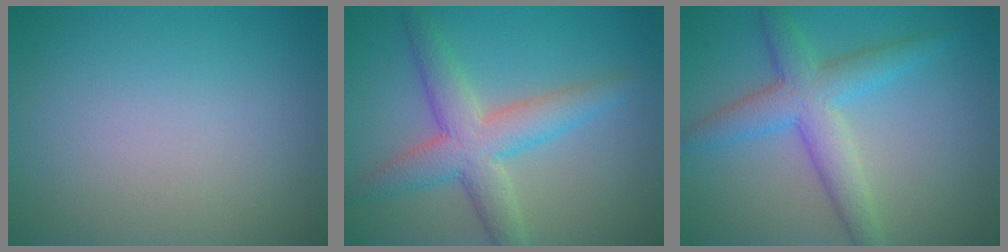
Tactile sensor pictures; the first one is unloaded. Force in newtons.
{"total": 5.4, "press": 5.4, "slide": 0.2}
{"total": 4.8, "press": 4.8, "slide": 0.2}